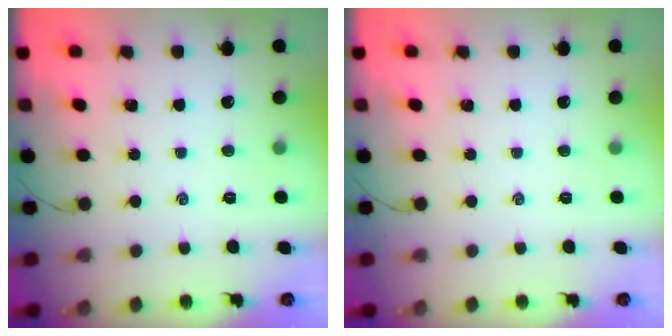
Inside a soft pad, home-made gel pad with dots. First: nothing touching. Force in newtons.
{"total": 0.0}